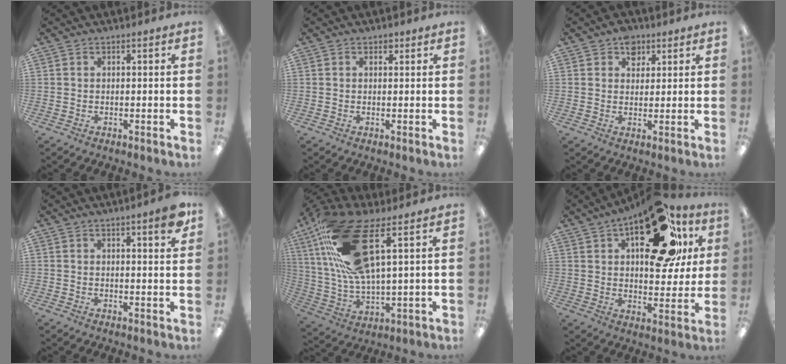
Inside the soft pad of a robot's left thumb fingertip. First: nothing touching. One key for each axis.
{"total": 1.6, "fx": 0.7, "fy": 0.9, "fz": 1.0, "tx": -0.005, "ty": -0.004, "tz": 0.010}
{"total": 5.0, "fx": 2.9, "fy": 3.6, "fz": 1.9, "tx": -0.013, "ty": -0.007, "tz": 0.049}
{"total": 4.5, "fx": 2.8, "fy": 0.8, "fz": 3.4, "tx": -0.049, "ty": -0.007, "tz": 0.043}
{"total": 20.9, "fx": 10.8, "fy": 7.4, "fz": 16.2, "tx": -0.329, "ty": -0.040, "tz": 0.182}
{"total": 27.6, "fx": 12.5, "fy": 14.0, "fz": 20.2, "tx": -0.261, "ty": -0.053, "tz": 0.200}